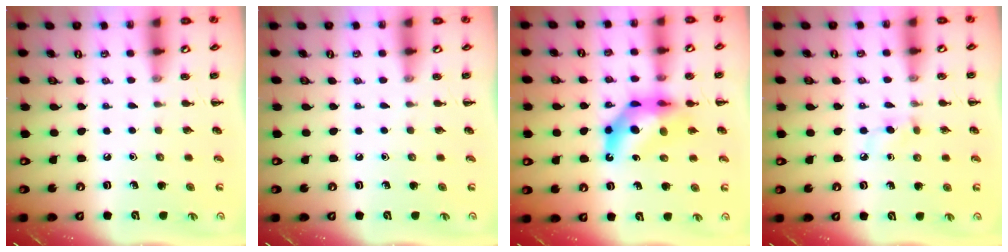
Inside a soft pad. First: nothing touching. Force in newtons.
{"total": 0.0}
{"total": 11.4, "press": 10.9, "slide": 3.4}
{"total": 3.6, "press": 3.3, "slide": 1.5}